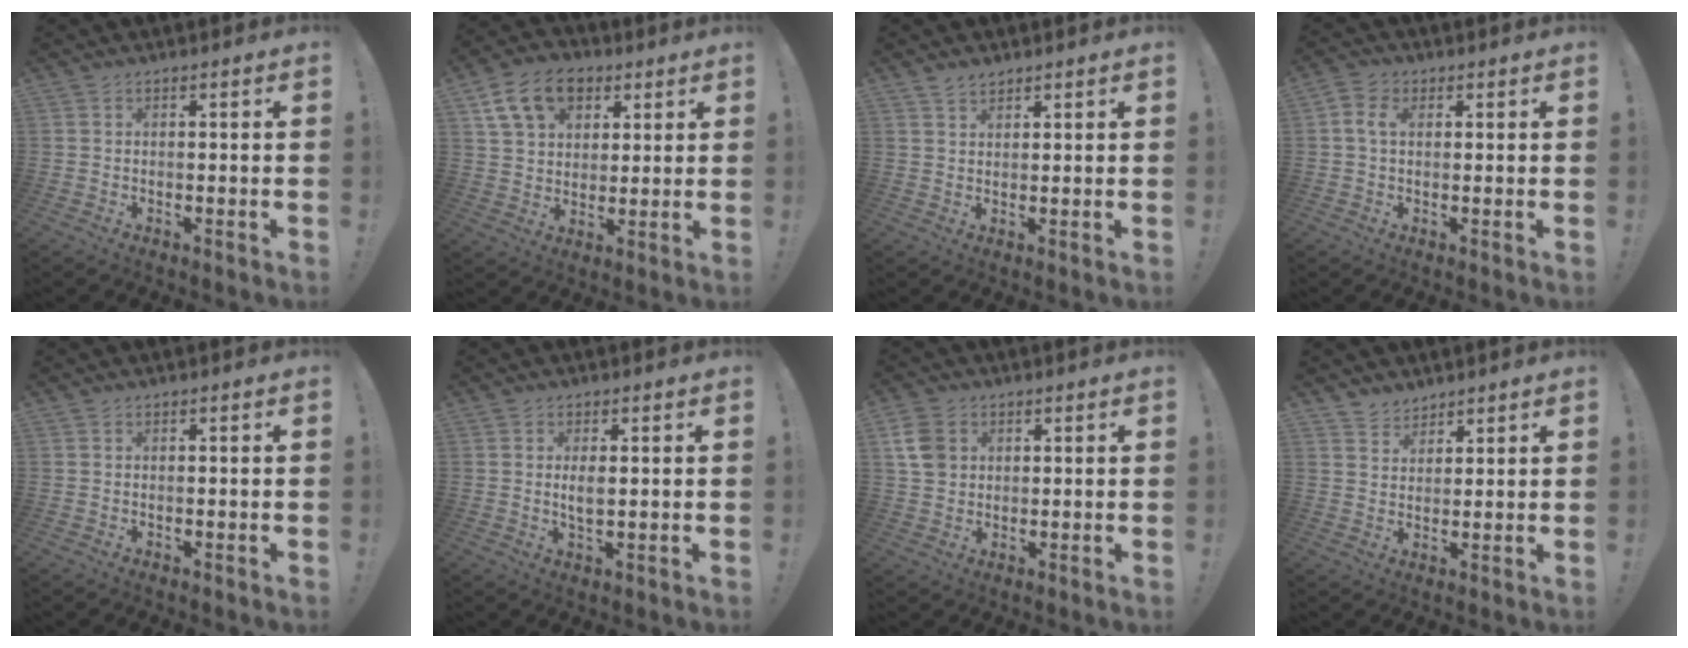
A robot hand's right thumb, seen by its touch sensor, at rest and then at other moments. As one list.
[{"total": 14.4, "force": [6.9, 10.1, 7.6], "torque": [-0.118, -0.023, 0.135]}, {"total": 2.8, "force": [2.4, 1.3, 0.7], "torque": [-0.003, -0.017, 0.042]}, {"total": 4.7, "force": [0.9, 3.1, 3.4], "torque": [-0.081, 0.012, 0.016]}, {"total": 0.0}, {"total": 3.5, "force": [0.3, 1.4, 3.2], "torque": [-0.054, -0.007, 0.000]}, {"total": 8.1, "force": [2.3, 6.4, 4.4], "torque": [-0.080, 0.002, 0.047]}, {"total": 4.4, "force": [3.8, 2.2, -0.1], "torque": [0.009, -0.033, 0.070]}]